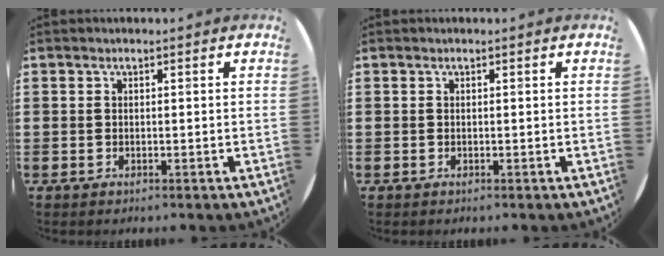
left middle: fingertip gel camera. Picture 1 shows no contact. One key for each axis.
{"total": 0.0}